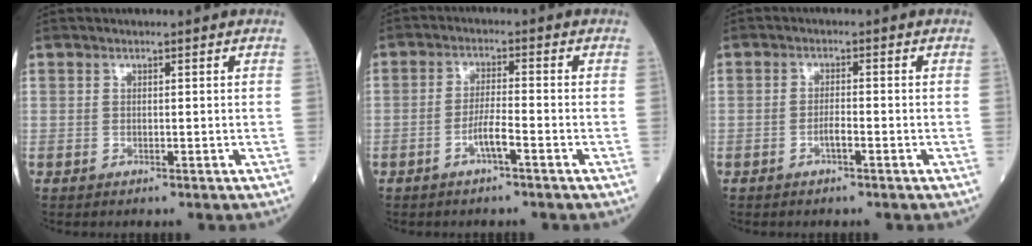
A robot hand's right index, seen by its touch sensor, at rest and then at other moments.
{"total": 3.9, "force": [-1.9, 0.1, 3.4], "torque": [-0.066, 0.000, -0.039]}
{"total": 2.1, "force": [-1.0, 0.2, 1.9], "torque": [-0.033, 0.001, -0.019]}